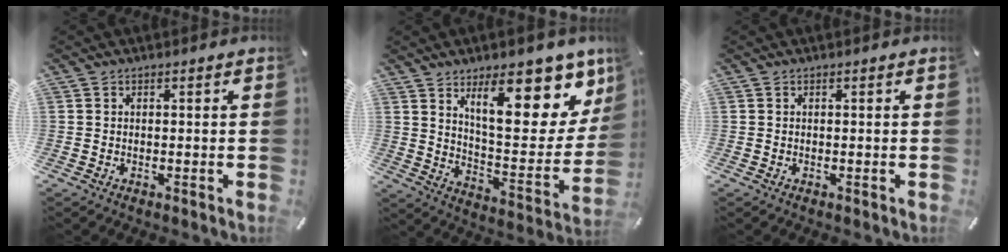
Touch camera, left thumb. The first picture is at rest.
{"total": 21.3, "force": [13.0, 8.3, 14.7], "torque": [-0.198, -0.087, 0.209]}
{"total": 0.0}